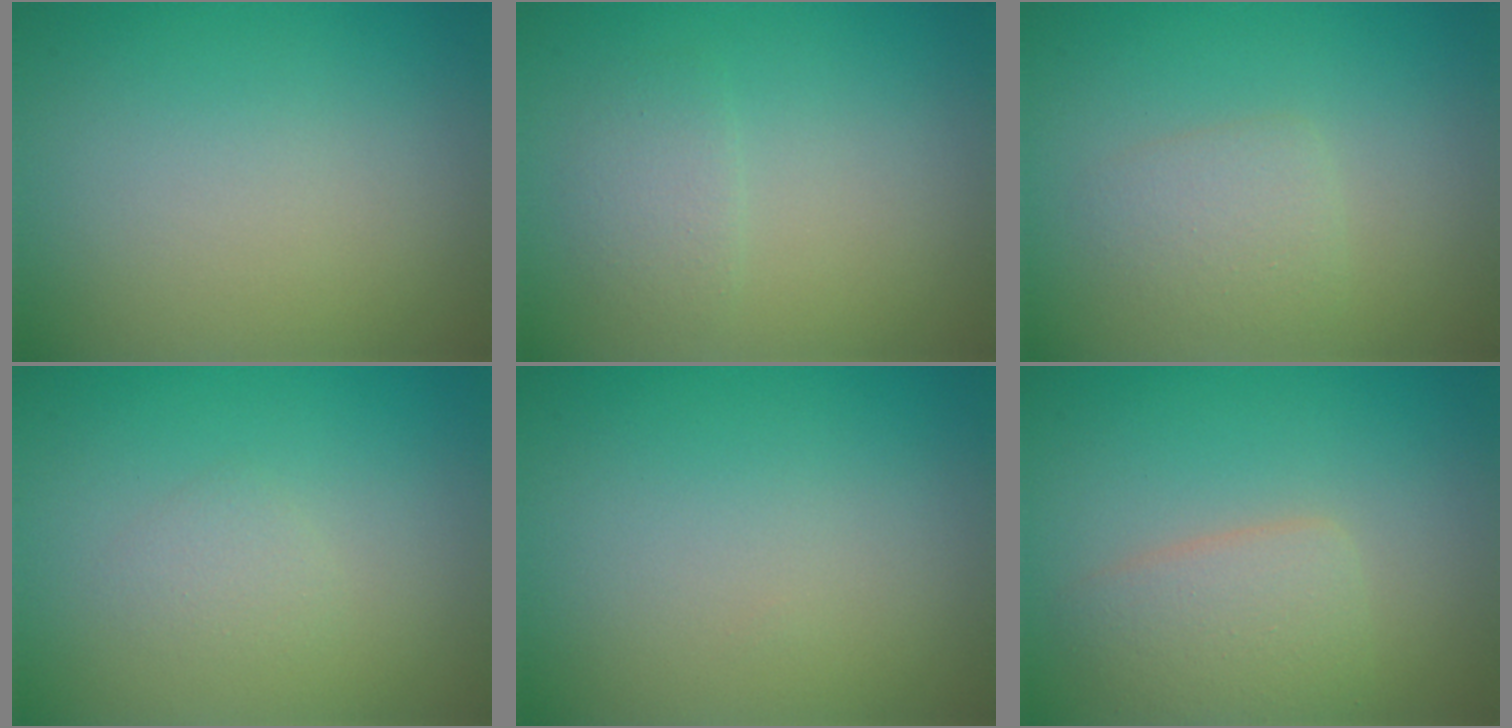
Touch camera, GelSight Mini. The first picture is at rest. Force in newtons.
{"total": 1.5, "press": 1.5, "slide": 0.1}
{"total": 2.0, "press": 2.0, "slide": 0.0}
{"total": 1.1, "press": 1.1, "slide": 0.0}
{"total": 0.0}
{"total": 3.2, "press": 3.1, "slide": 0.2}